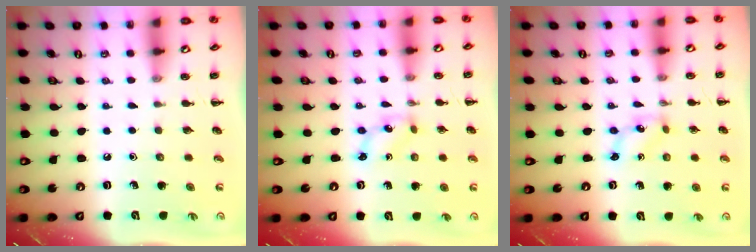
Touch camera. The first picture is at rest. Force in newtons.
{"total": 1.6, "press": 1.5, "slide": 0.3}
{"total": 1.4, "press": 1.3, "slide": 0.3}